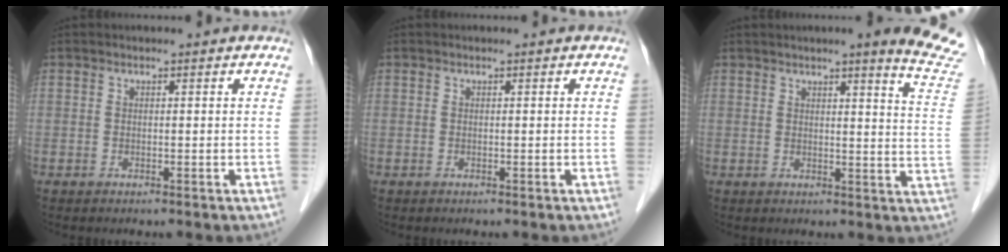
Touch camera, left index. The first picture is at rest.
{"total": 0.0}
{"total": 11.7, "force": [10.5, -0.9, 5.1], "torque": [-0.045, -0.070, 0.092]}